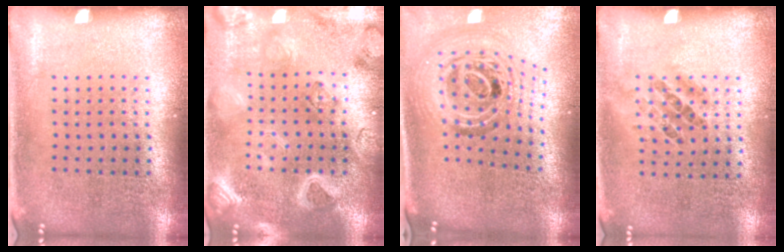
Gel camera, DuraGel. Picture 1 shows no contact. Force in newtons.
{"total": 3.2, "press": 3.1, "slide": 0.9}
{"total": 2.1, "press": 1.7, "slide": 1.3}
{"total": 0.9, "press": 0.6, "slide": 0.7}